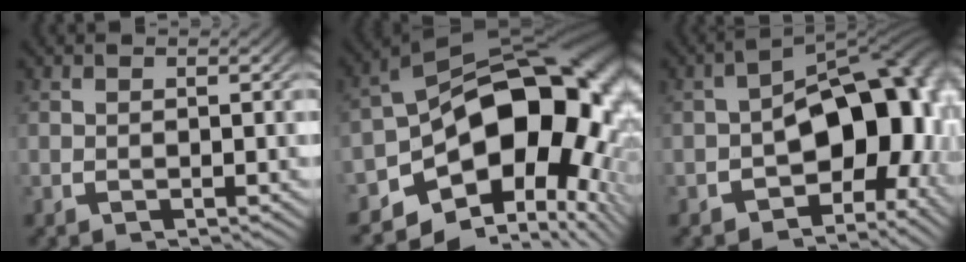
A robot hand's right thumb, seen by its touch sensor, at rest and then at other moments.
{"total": 22.7, "force": [-2.9, 13.9, 17.7], "torque": [-0.265, -0.040, -0.034]}
{"total": 14.3, "force": [-1.7, 9.1, 10.9], "torque": [-0.165, -0.042, -0.010]}